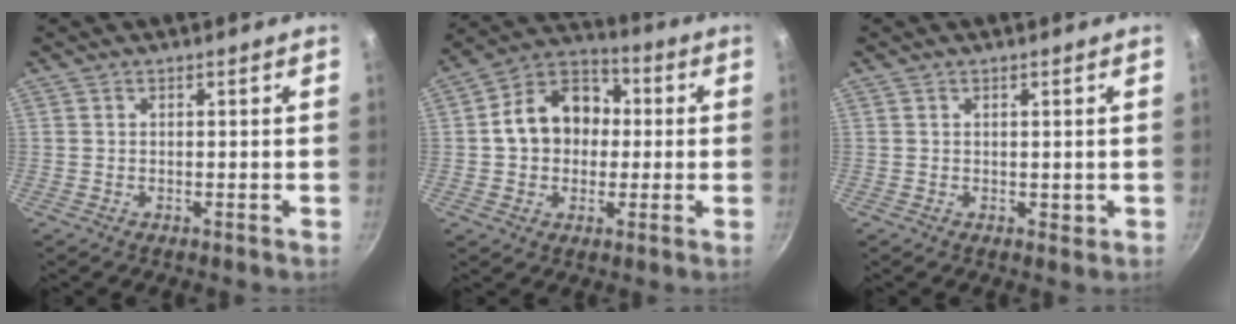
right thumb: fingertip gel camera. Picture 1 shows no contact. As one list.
[{"total": 13.9, "force": [0.8, 11.0, 8.4], "torque": [-0.100, 0.032, -0.005]}, {"total": 0.9, "force": [0.3, 0.7, 0.5], "torque": [-0.002, -0.001, 0.004]}]